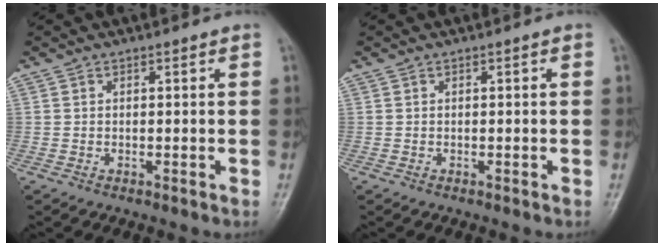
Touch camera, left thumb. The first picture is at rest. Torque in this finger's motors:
{"motor_torque": [0.00, 0.00, 0.00, 0.00, 0.00]}